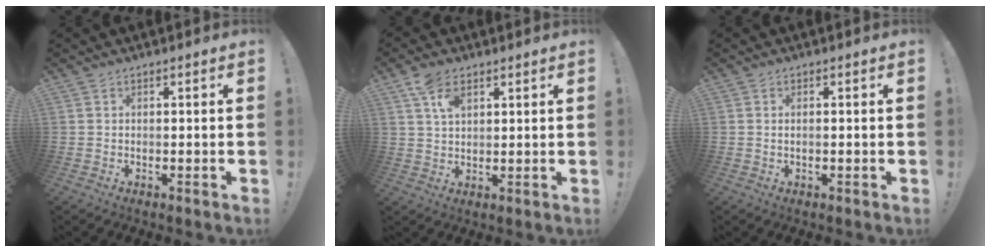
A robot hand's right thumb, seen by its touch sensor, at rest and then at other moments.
{"total": 6.6, "force": [3.7, 3.5, 4.2], "torque": [-0.067, -0.014, 0.068]}
{"total": 0.8, "force": [0.2, 0.2, 0.8], "torque": [-0.007, -0.001, 0.003]}